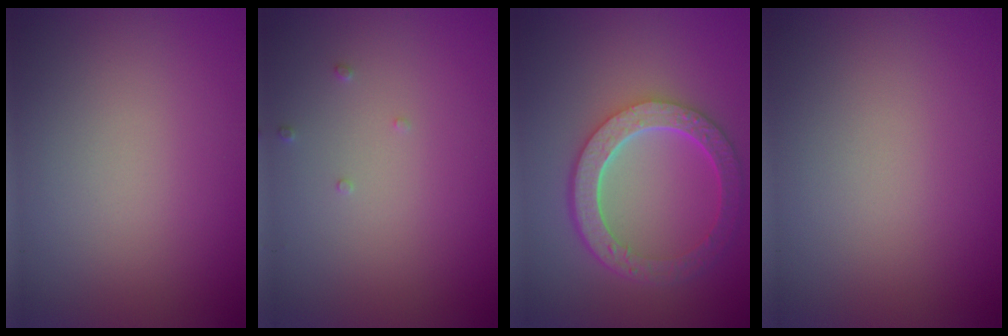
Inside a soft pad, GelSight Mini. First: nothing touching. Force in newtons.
{"total": 0.7, "press": 0.7, "slide": 0.2}
{"total": 6.1, "press": 4.6, "slide": 4.1}
{"total": 0.0}